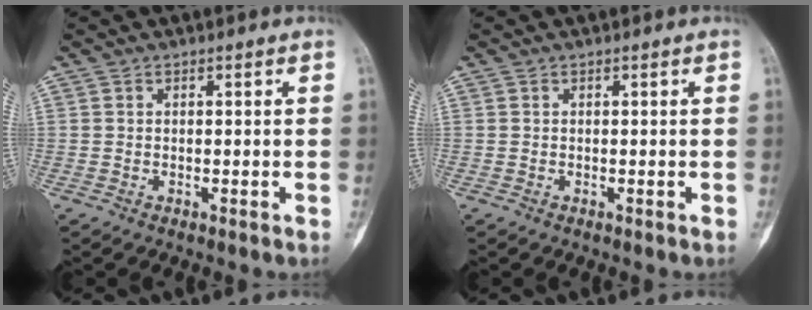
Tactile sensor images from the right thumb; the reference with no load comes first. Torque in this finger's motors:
{"motor_torque": [0.05, 0.36, -0.05, -0.19, 0.04]}